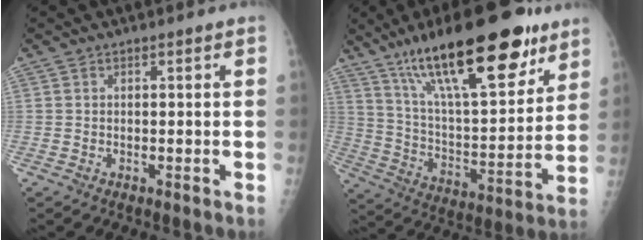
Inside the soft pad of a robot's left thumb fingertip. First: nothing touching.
{"total": 27.3, "force": [16.9, 8.6, 19.5], "torque": [-0.286, -0.048, 0.282]}